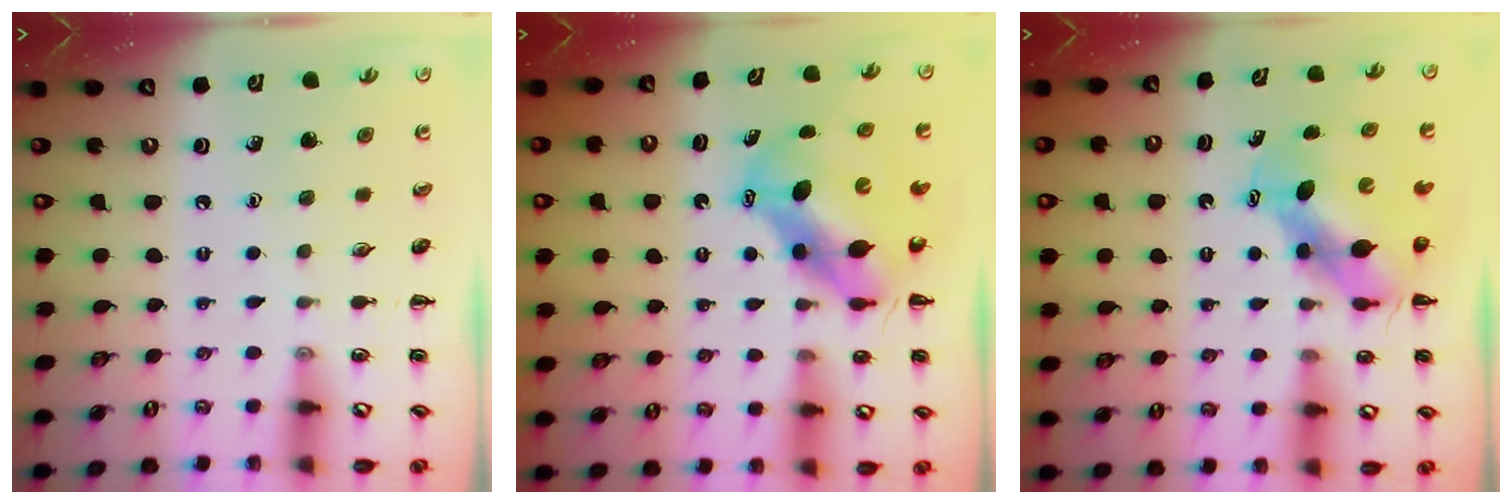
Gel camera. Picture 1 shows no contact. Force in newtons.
{"total": 8.4, "press": 8.1, "slide": 2.2}
{"total": 6.6, "press": 6.4, "slide": 1.3}